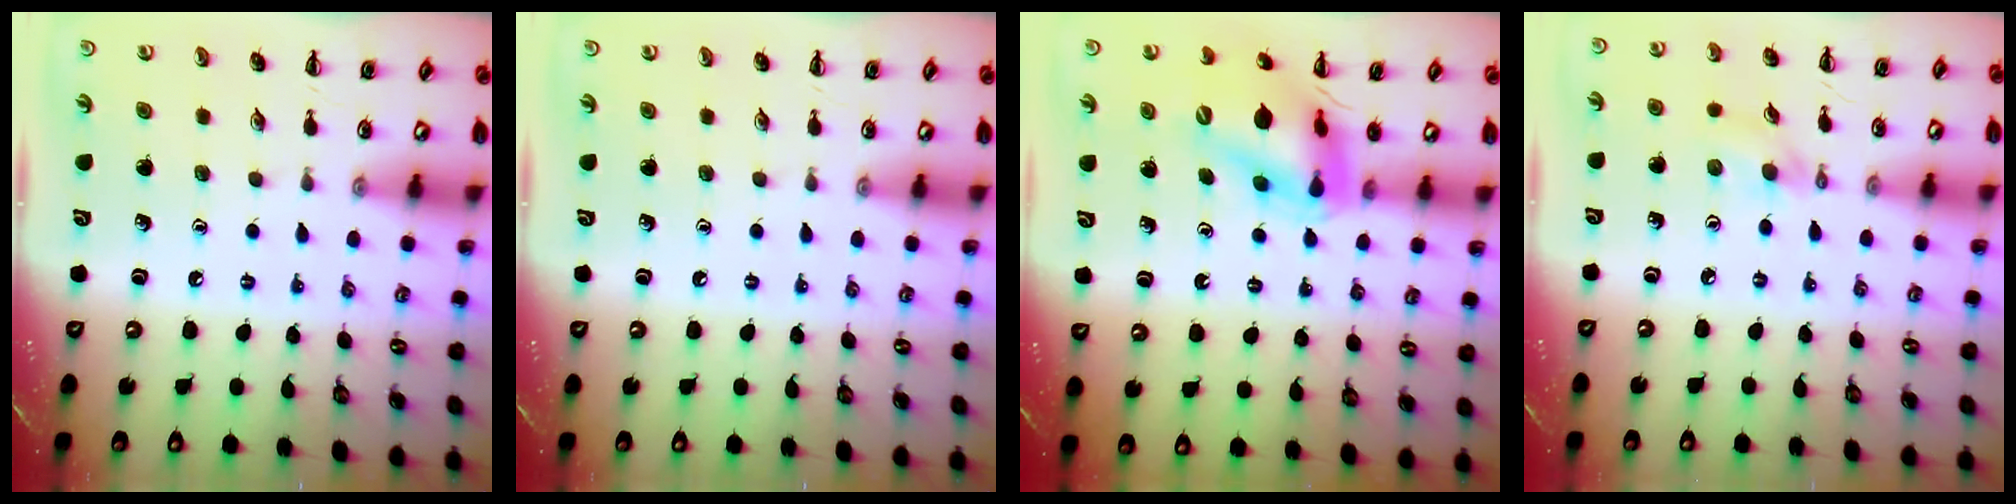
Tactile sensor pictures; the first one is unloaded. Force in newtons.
{"total": 0.0}
{"total": 13.8, "press": 13.3, "slide": 3.7}
{"total": 3.2, "press": 2.9, "slide": 1.3}